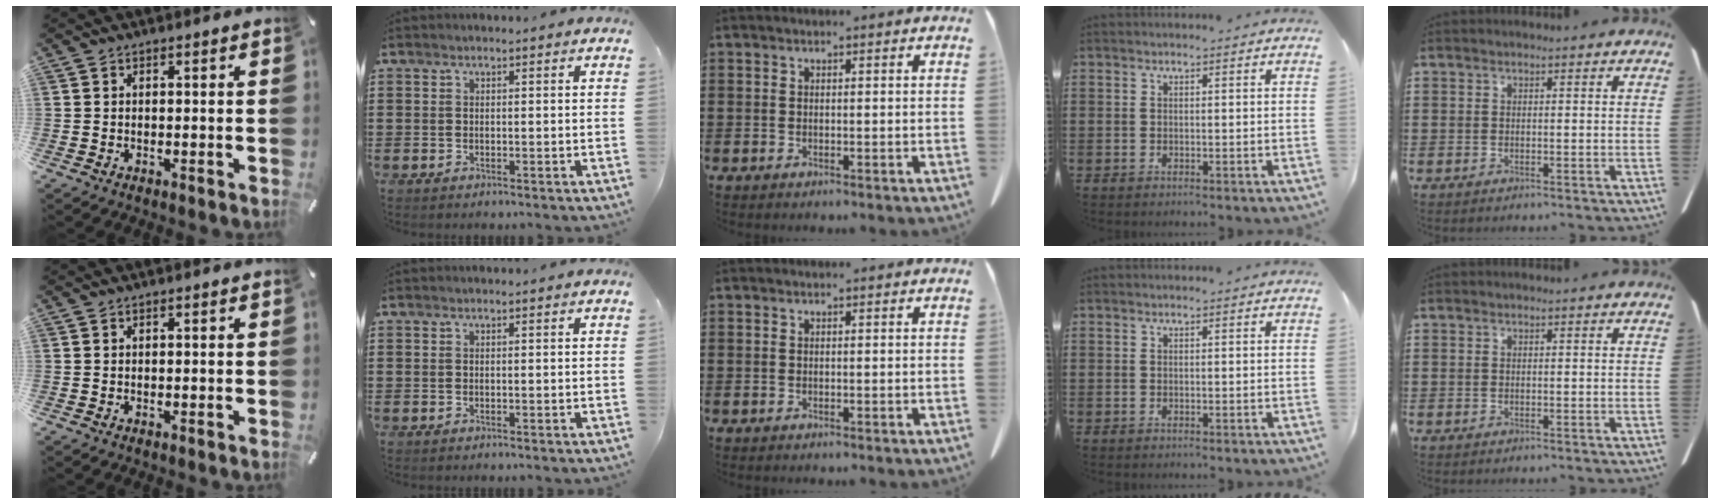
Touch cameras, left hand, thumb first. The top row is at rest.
{}